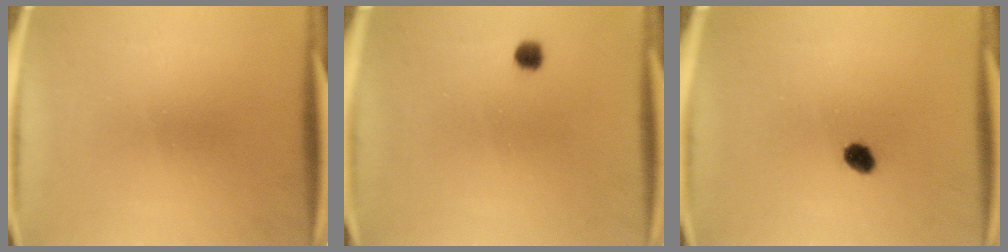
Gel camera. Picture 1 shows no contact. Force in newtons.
{"total": 1.8}
{"total": 3.0}